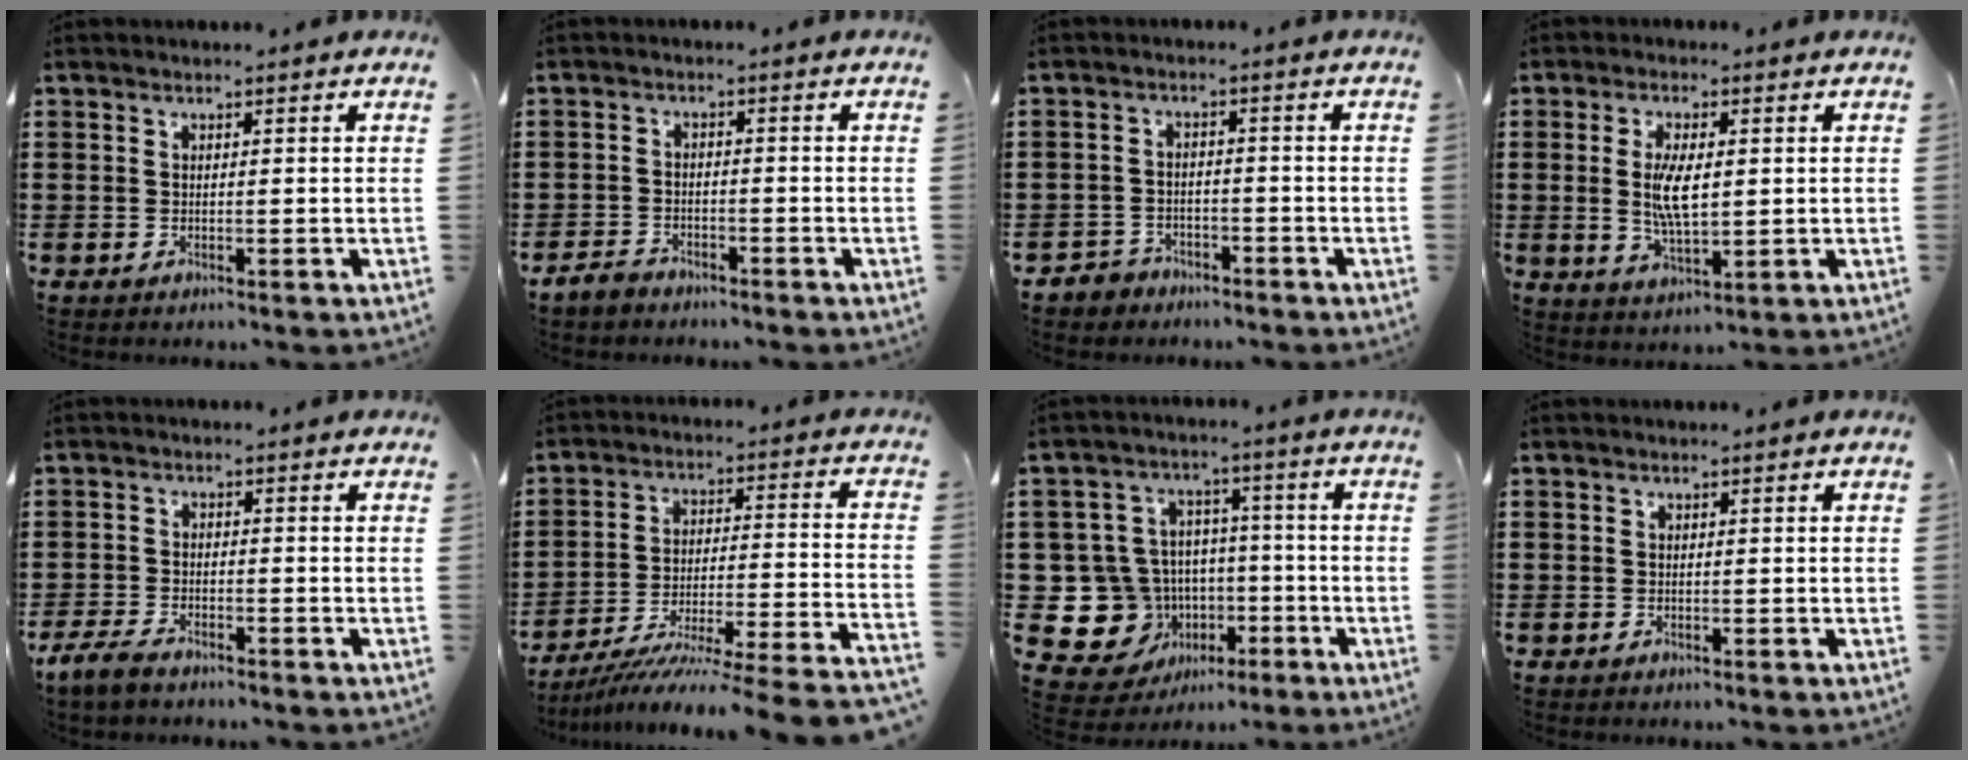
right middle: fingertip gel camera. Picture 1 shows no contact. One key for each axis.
{"total": 2.4, "fx": -2.1, "fy": 0.8, "fz": 0.8, "tx": -0.033, "ty": -0.002, "tz": -0.047}
{"total": 2.5, "fx": -2.3, "fy": 0.8, "fz": -0.1, "tx": -0.007, "ty": -0.002, "tz": -0.051}
{"total": 6.3, "fx": 0.9, "fy": 2.5, "fz": 5.8, "tx": -0.131, "ty": 0.000, "tz": 0.010}
{"total": 3.3, "fx": -2.7, "fy": 0.9, "fz": 1.7, "tx": -0.053, "ty": -0.004, "tz": -0.059}
{"total": 7.9, "fx": -6.8, "fy": -0.9, "fz": 3.9, "tx": -0.060, "ty": -0.019, "tz": -0.140}
{"total": 11.9, "fx": -3.9, "fy": 10.7, "fz": 3.5, "tx": -0.123, "ty": 0.004, "tz": -0.059}
{"total": 0.6, "fx": -0.3, "fy": 0.5, "fz": 0.1, "tx": -0.004, "ty": 0.001, "tz": -0.006}